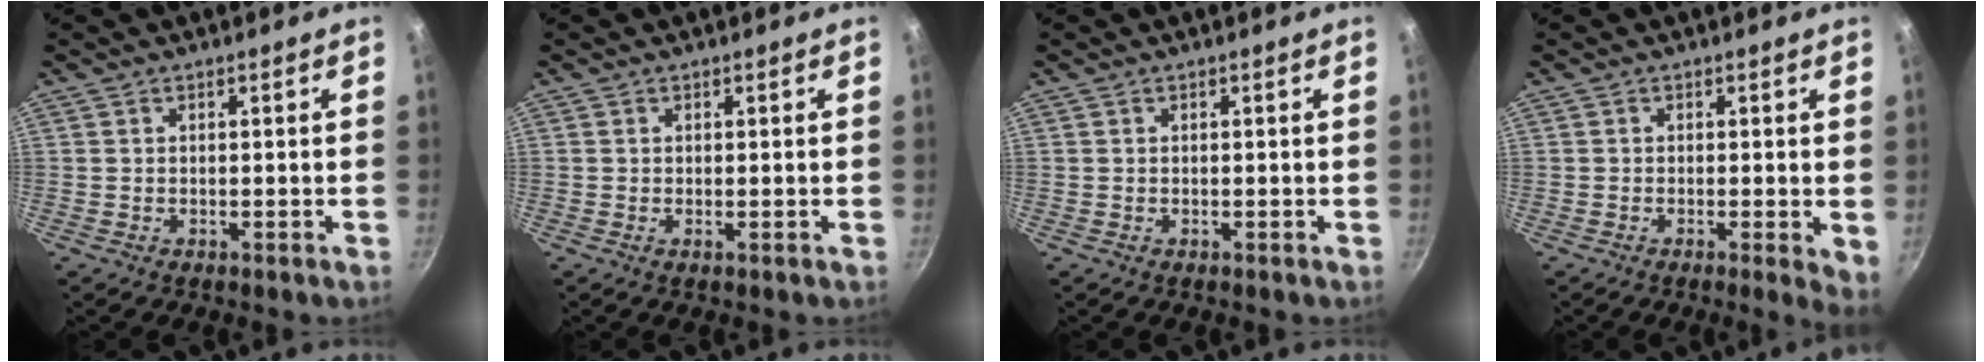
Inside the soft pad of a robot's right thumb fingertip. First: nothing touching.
{"total": 0.0}
{"total": 0.0}
{"total": 3.3, "force": [-0.4, 1.0, 3.2], "torque": [-0.037, -0.007, -0.007]}